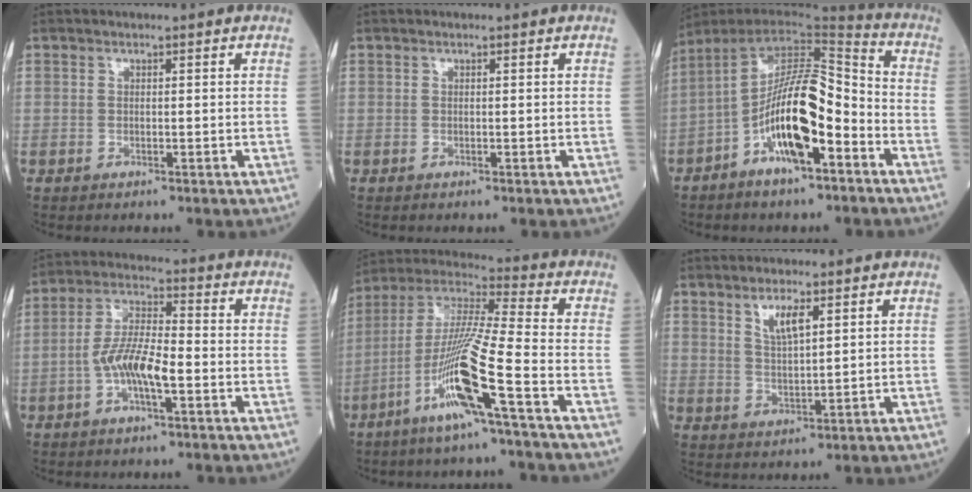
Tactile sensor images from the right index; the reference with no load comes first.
{"total": 0.0}
{"total": 15.4, "force": [-5.8, 3.8, 13.8], "torque": [-0.249, 0.016, -0.095]}
{"total": 8.2, "force": [-2.2, 2.1, 7.6], "torque": [-0.154, 0.013, -0.044]}
{"total": 14.4, "force": [-6.1, -0.9, 13.0], "torque": [-0.265, -0.009, -0.120]}
{"total": 4.3, "force": [2.3, 0.9, 3.5], "torque": [-0.071, -0.001, 0.047]}